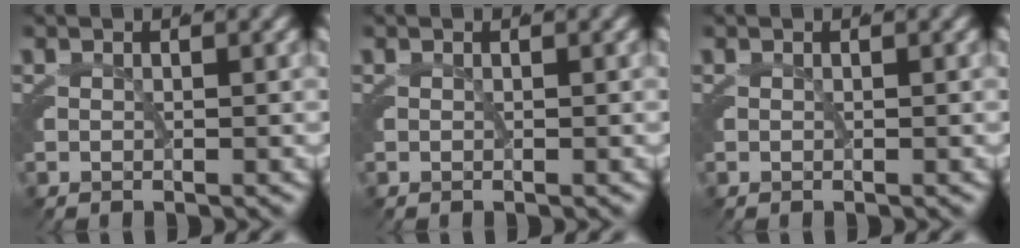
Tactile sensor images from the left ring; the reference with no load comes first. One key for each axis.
{"total": 0.0}
{"total": 0.0}